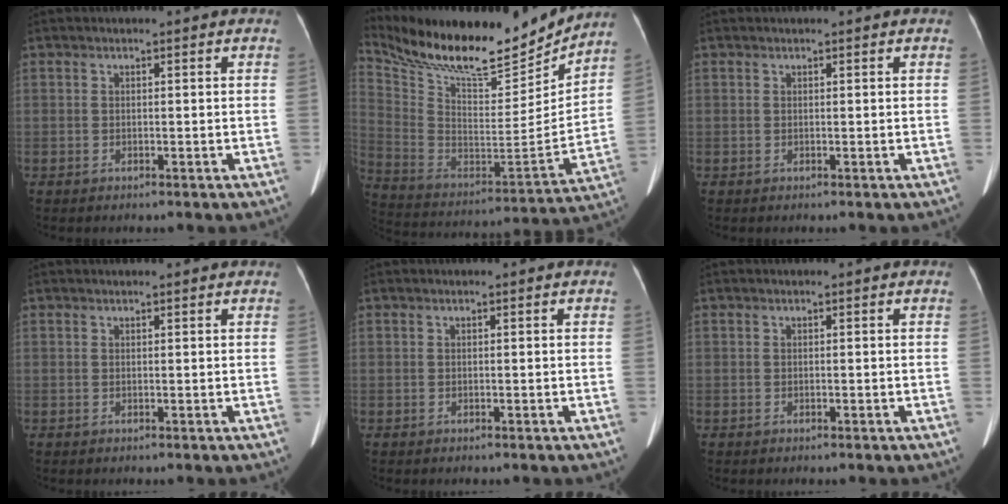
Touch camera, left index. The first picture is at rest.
{"total": 25.0, "force": [21.9, 5.6, 10.7], "torque": [-0.214, -0.020, 0.351]}
{"total": 0.0}
{"total": 1.6, "force": [1.5, 0.2, 0.6], "torque": [-0.012, 0.013, 0.015]}
{"total": 0.0}
{"total": 0.0}